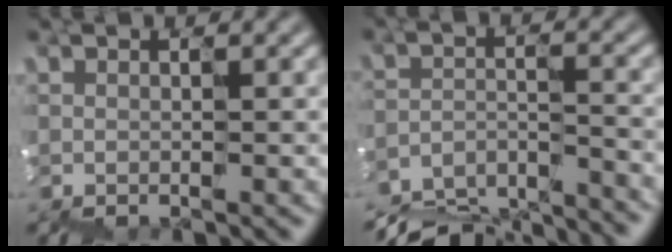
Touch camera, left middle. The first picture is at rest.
{"total": 9.9, "force": [-9.8, 1.3, 0.9], "torque": [-0.031, -0.011, -0.154]}